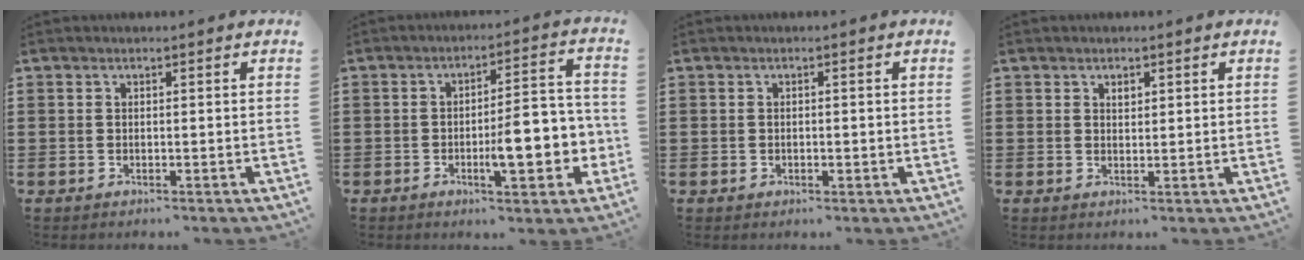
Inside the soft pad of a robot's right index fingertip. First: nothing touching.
{"total": 9.2, "force": [-2.4, 3.2, 8.3], "torque": [-0.101, -0.006, -0.041]}
{"total": 0.6, "force": [0.0, 0.6, 0.3], "torque": [-0.007, 0.004, 0.000]}
{"total": 1.2, "force": [0.7, 0.7, 0.7], "torque": [-0.008, 0.000, 0.010]}